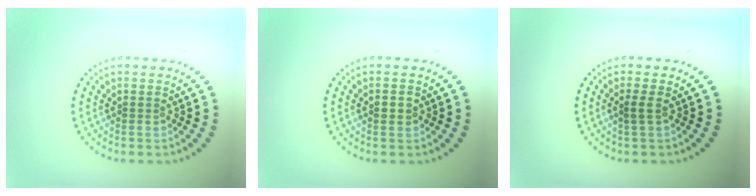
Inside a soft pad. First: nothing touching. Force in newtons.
{"total": 1.4, "press": 1.4, "slide": 0.2}
{"total": 0.9, "press": 0.8, "slide": 0.4}